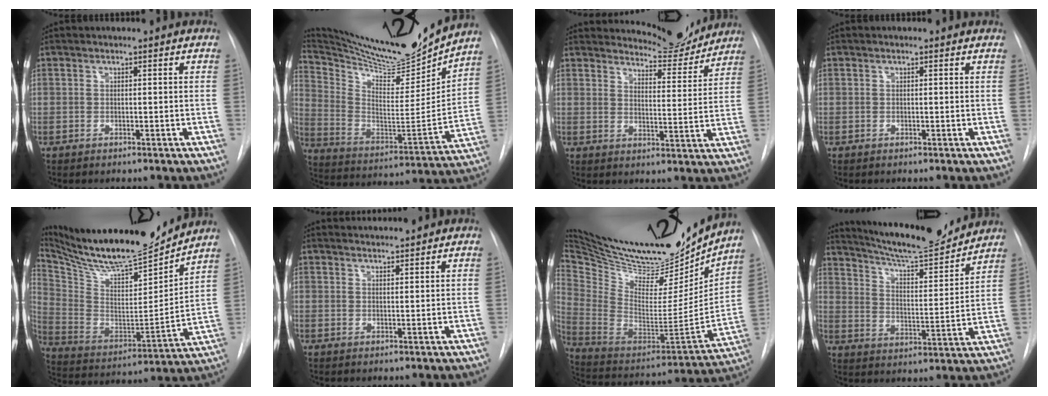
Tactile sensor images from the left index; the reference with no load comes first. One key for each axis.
{"total": 22.4, "fx": 21.0, "fy": 1.6, "fz": 7.8, "tx": -0.151, "ty": -0.058, "tz": 0.331}
{"total": 8.8, "fx": 8.7, "fy": 1.2, "fz": 0.4, "tx": -0.003, "ty": -0.023, "tz": 0.116}
{"total": 1.0, "fx": 1.0, "fy": 0.2, "fz": 0.2, "tx": -0.009, "ty": 0.006, "tz": 0.007}
{"total": 23.3, "fx": 21.2, "fy": 2.9, "fz": 9.3, "tx": -0.186, "ty": -0.029, "tz": 0.345}
{"total": 3.7, "fx": 3.7, "fy": -0.1, "fz": 0.5, "tx": -0.011, "ty": 0.021, "tz": 0.060}
{"total": 30.1, "fx": 26.5, "fy": 7.9, "fz": 12.0, "tx": -0.230, "ty": -0.055, "tz": 0.408}
{"total": 17.5, "fx": 16.2, "fy": 1.5, "fz": 6.3, "tx": -0.109, "ty": -0.014, "tz": 0.244}